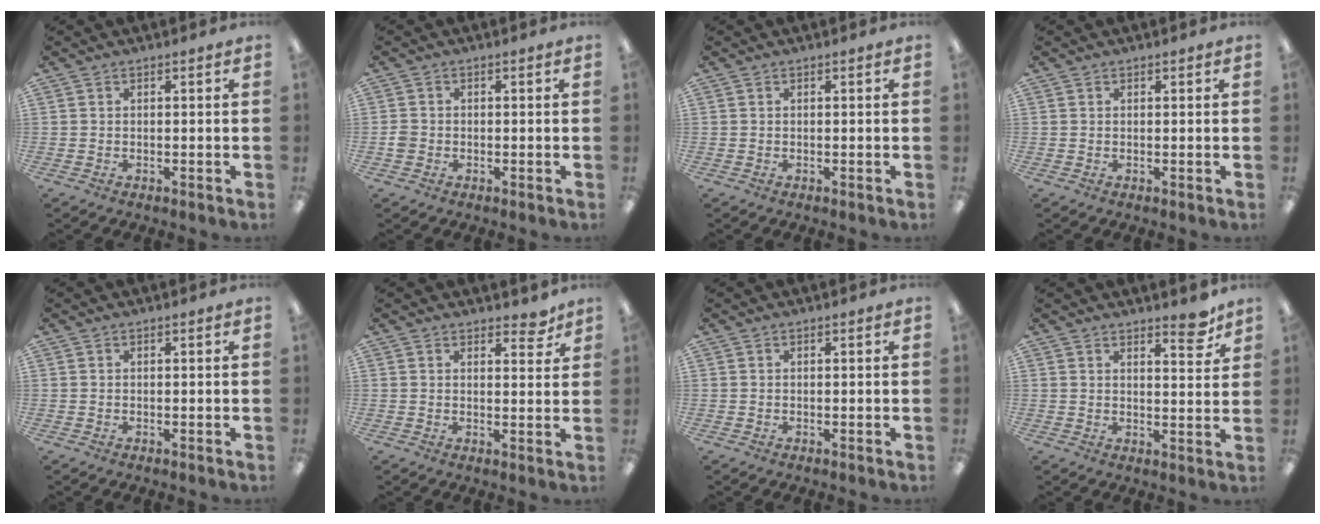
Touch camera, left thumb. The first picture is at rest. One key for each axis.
{"total": 2.0, "fx": -0.7, "fy": 1.8, "fz": 0.7, "tx": -0.010, "ty": 0.005, "tz": -0.014}
{"total": 0.0}
{"total": 0.5, "fx": 0.4, "fy": 0.3, "fz": 0.0, "tx": 0.000, "ty": 0.002, "tz": 0.007}
{"total": 0.0}
{"total": 4.2, "fx": 3.5, "fy": 1.8, "fz": 1.6, "tx": -0.005, "ty": -0.020, "tz": 0.058}
{"total": 0.0}
{"total": 6.0, "fx": 4.8, "fy": 1.9, "fz": 2.9, "tx": -0.021, "ty": -0.034, "tz": 0.077}